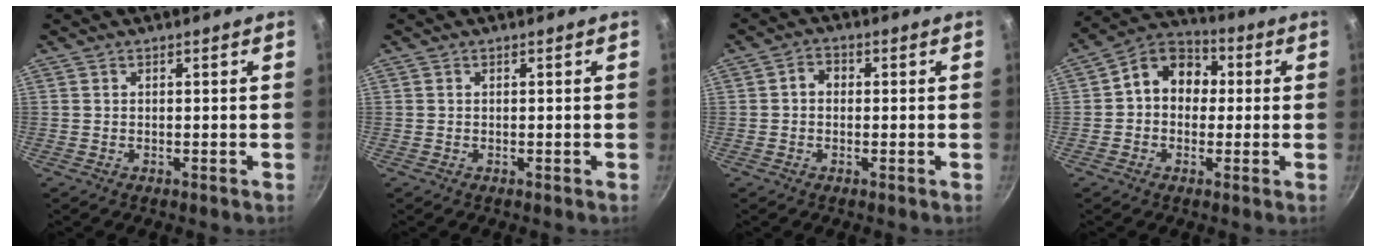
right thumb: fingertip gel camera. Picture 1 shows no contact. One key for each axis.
{"total": 0.0}
{"total": 2.9, "fx": 0.1, "fy": 2.3, "fz": 1.7, "tx": -0.020, "ty": 0.007, "tz": -0.005}
{"total": 10.7, "fx": 0.9, "fy": 8.6, "fz": 6.2, "tx": -0.057, "ty": 0.027, "tz": -0.010}